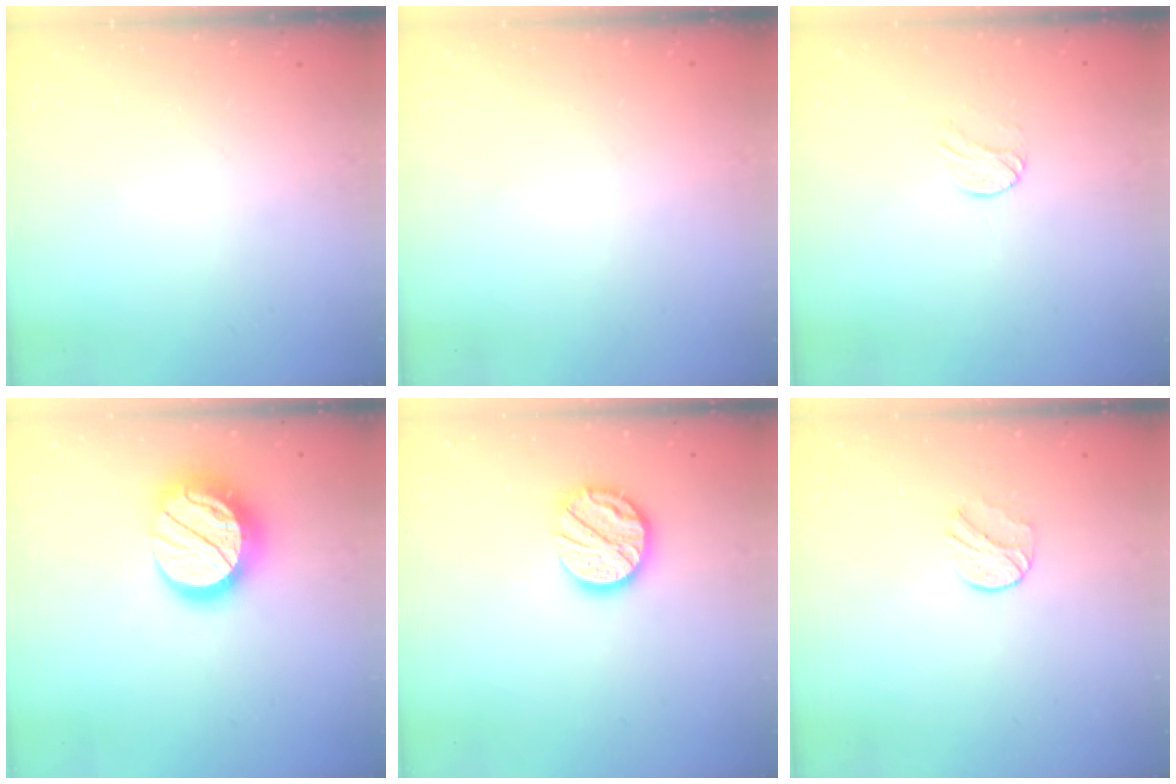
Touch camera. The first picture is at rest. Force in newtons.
{"total": 0.6, "press": 0.6, "slide": 0.1}
{"total": 6.2, "press": 6.2, "slide": 0.5}
{"total": 17.5, "press": 17.5, "slide": 1.3}
{"total": 13.5, "press": 13.5, "slide": 1.2}
{"total": 6.4, "press": 6.4, "slide": 0.7}